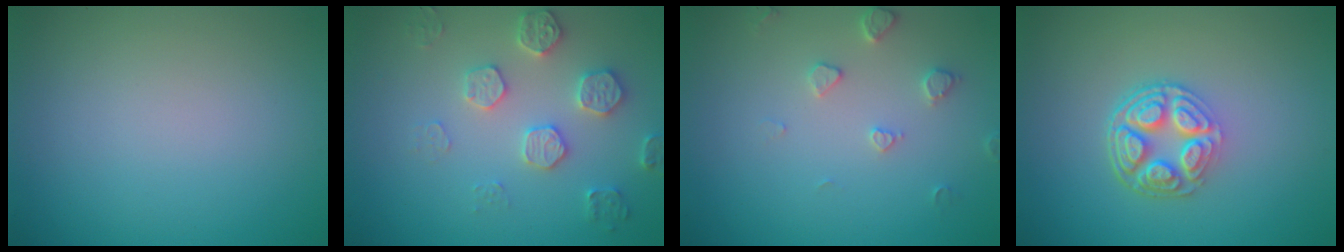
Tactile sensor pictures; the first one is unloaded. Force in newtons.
{"total": 3.6, "press": 3.5, "slide": 0.8}
{"total": 1.9, "press": 1.8, "slide": 0.3}
{"total": 5.0, "press": 3.7, "slide": 3.3}